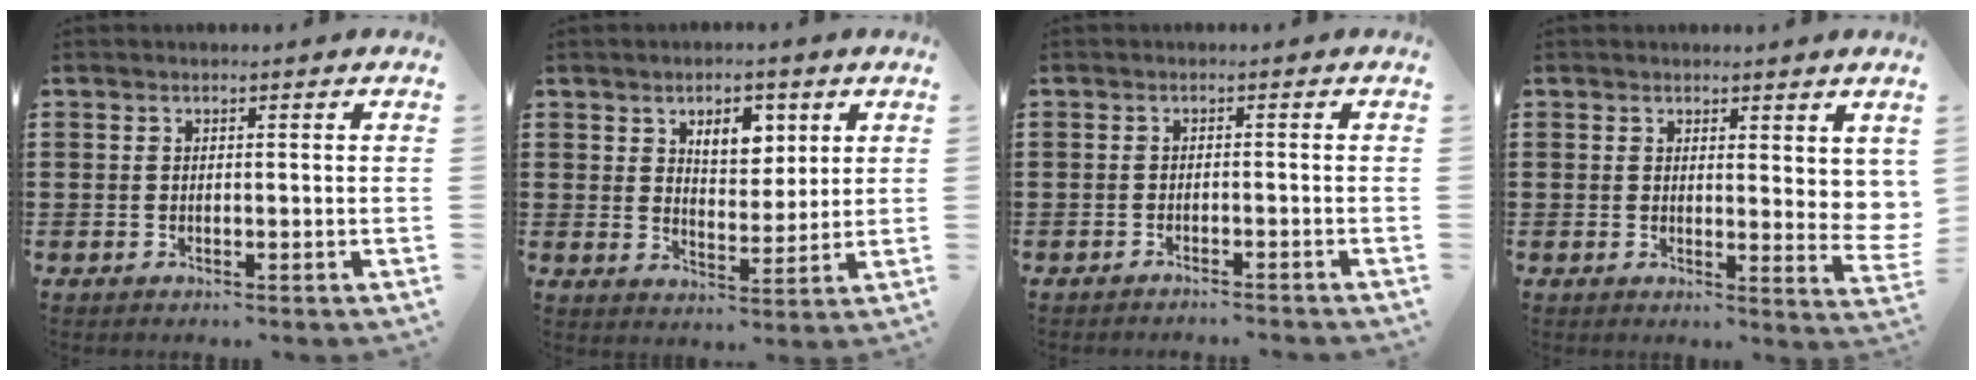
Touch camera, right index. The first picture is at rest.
{"total": 5.5, "force": [2.9, 3.3, 3.4], "torque": [-0.056, 0.005, 0.044]}
{"total": 1.3, "force": [-1.3, -0.2, 0.2], "torque": [-0.005, 0.002, -0.026]}
{"total": 2.7, "force": [2.1, 0.9, 1.5], "torque": [-0.022, -0.004, 0.036]}